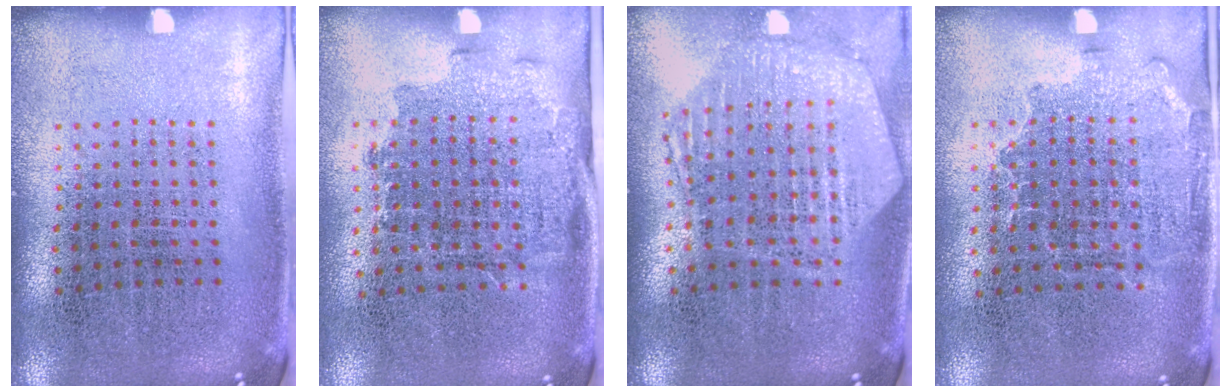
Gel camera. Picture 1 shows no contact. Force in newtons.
{"total": 1.5, "press": 1.2, "slide": 0.9}
{"total": 1.2, "press": 1.2, "slide": 0.1}
{"total": 1.4, "press": 1.1, "slide": 0.9}